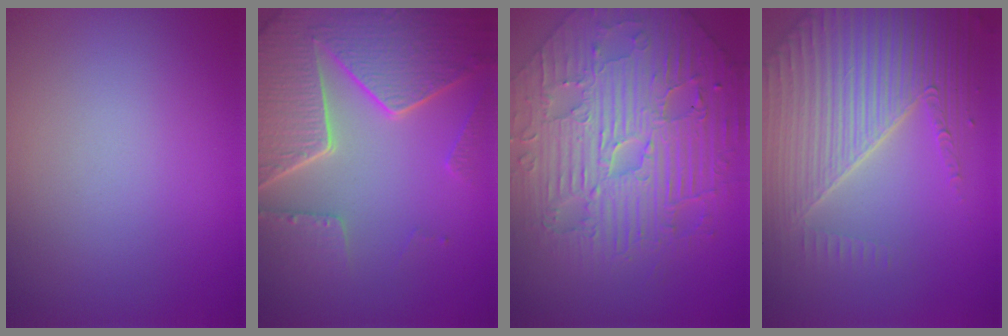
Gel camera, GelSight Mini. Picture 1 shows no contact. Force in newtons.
{"total": 8.3, "press": 5.9, "slide": 5.8}
{"total": 8.4, "press": 6.7, "slide": 5.2}
{"total": 7.2, "press": 5.5, "slide": 4.6}